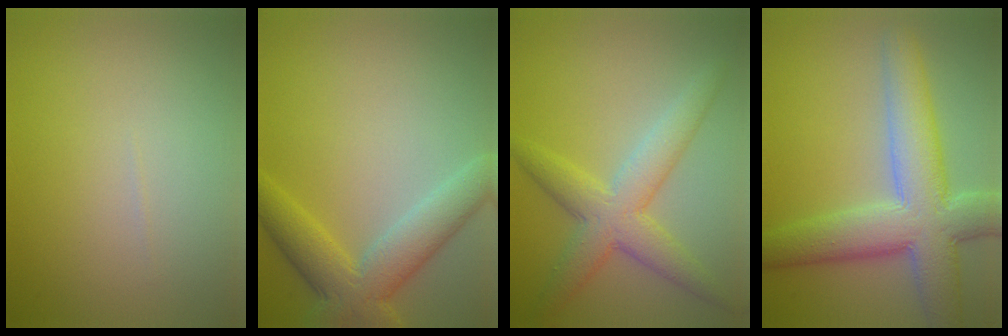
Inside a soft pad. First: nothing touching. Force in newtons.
{"total": 5.9, "press": 5.9, "slide": 0.4}
{"total": 5.4, "press": 5.4, "slide": 0.1}
{"total": 9.1, "press": 9.1, "slide": 0.6}